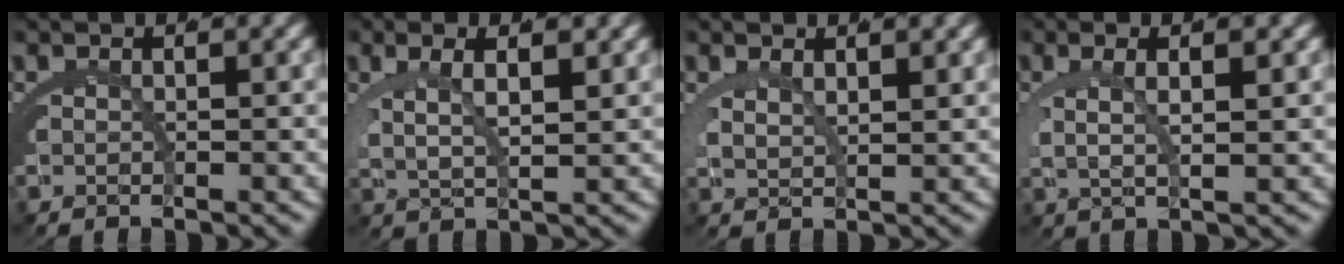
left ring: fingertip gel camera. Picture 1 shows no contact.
{"total": 4.6, "force": [0.8, 2.7, 3.6], "torque": [-0.064, 0.008, 0.010]}
{"total": 1.9, "force": [0.9, 1.4, 0.9], "torque": [-0.020, -0.003, 0.016]}
{"total": 4.3, "force": [0.5, 2.2, 3.6], "torque": [-0.064, 0.011, 0.002]}